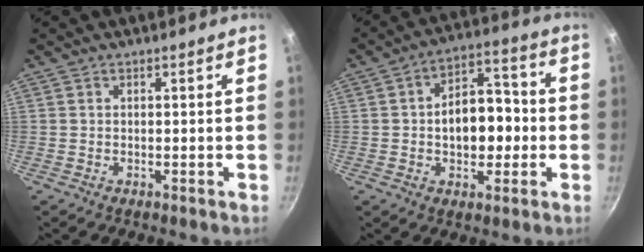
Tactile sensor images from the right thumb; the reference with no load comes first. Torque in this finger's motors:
{"motor_torque": [-0.36, 0.74, 0.77, -0.05, 0.17]}